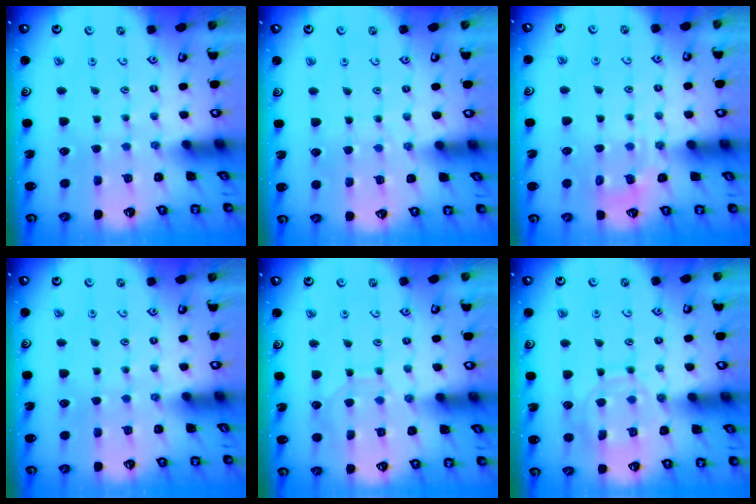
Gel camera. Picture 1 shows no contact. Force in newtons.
{"total": 3.7, "press": 3.6, "slide": 0.4}
{"total": 5.9, "press": 5.8, "slide": 1.1}
{"total": 0.0}
{"total": 5.5, "press": 5.5, "slide": 0.3}
{"total": 11.3, "press": 11.3, "slide": 0.8}